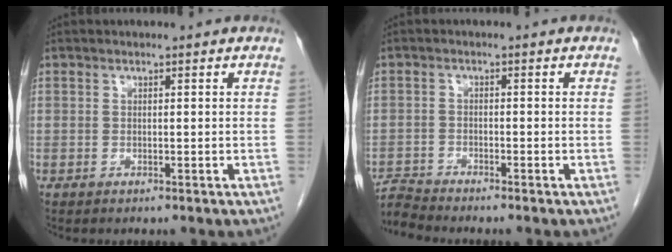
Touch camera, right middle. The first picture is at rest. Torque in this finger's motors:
{"motor_torque": [-0.01, 0.10, -0.13, -0.02]}